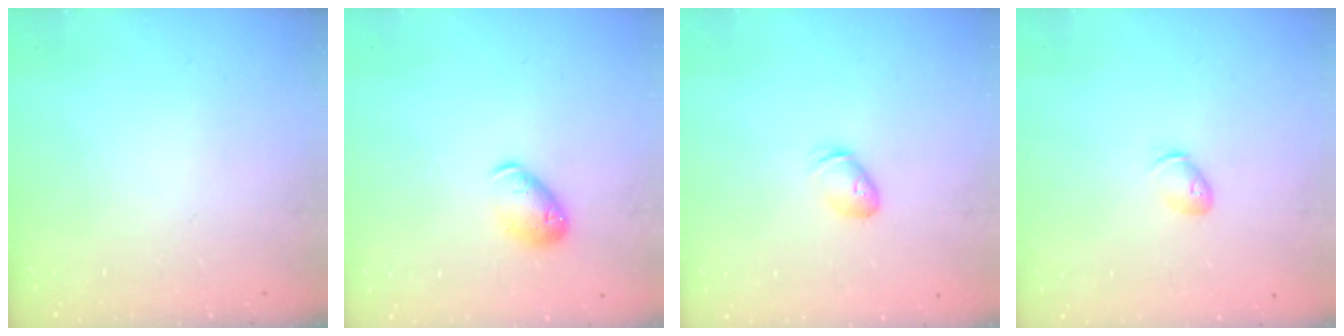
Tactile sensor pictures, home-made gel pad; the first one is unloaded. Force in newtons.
{"total": 8.3, "press": 8.2, "slide": 1.2}
{"total": 4.9, "press": 4.8, "slide": 1.0}
{"total": 5.5, "press": 5.4, "slide": 1.1}